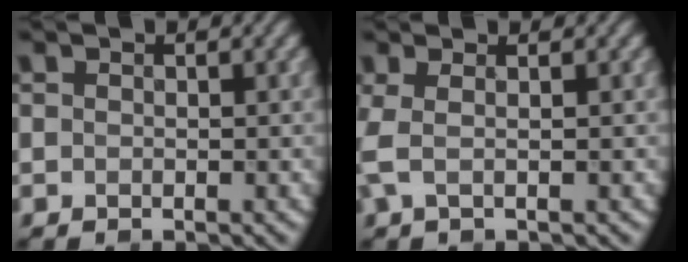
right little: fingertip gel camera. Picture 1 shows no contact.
{"total": 2.3, "force": [0.2, 0.6, 2.2], "torque": [-0.045, 0.006, -0.003]}